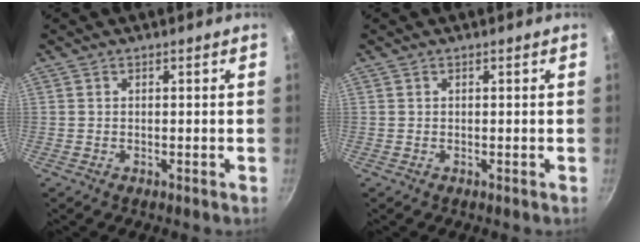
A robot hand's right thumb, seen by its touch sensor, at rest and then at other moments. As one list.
[{"total": 0.0}]